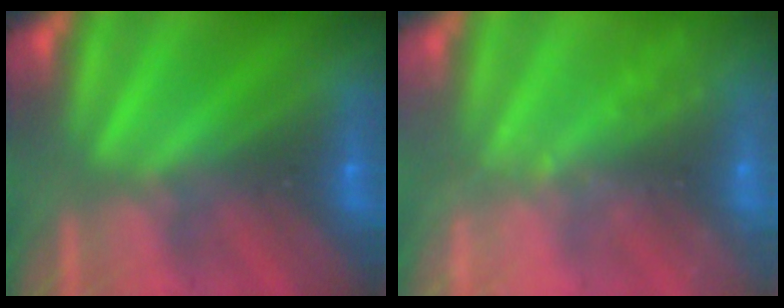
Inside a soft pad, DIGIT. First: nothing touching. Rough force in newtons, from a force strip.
{"total": 2.3}